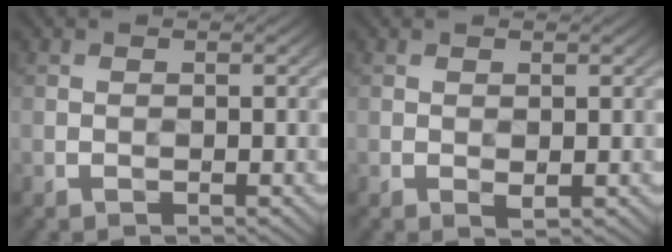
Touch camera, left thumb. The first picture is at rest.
{"total": 0.6, "force": [0.2, 0.3, 0.5], "torque": [-0.009, -0.002, 0.006]}